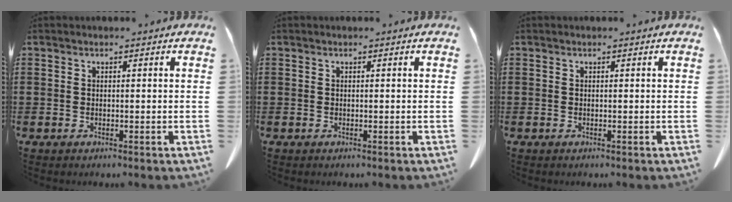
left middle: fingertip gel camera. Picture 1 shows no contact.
{"total": 0.0}
{"total": 0.0}